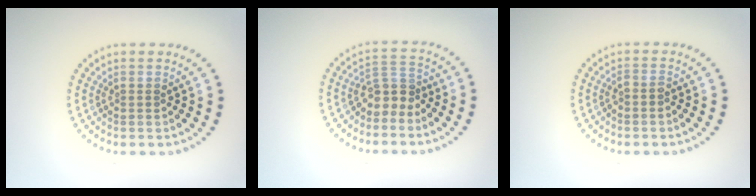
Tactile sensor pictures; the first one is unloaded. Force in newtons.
{"total": 2.7, "press": 2.1, "slide": 1.7}
{"total": 0.7, "press": 0.5, "slide": 0.4}